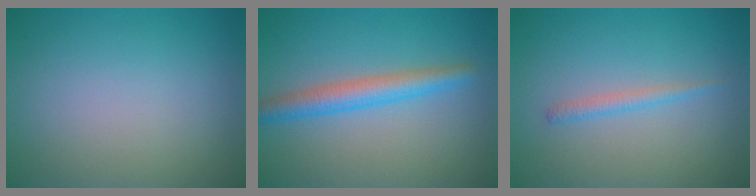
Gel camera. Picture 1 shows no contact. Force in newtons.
{"total": 3.5, "press": 3.5, "slide": 0.1}
{"total": 1.2, "press": 1.2, "slide": 0.0}